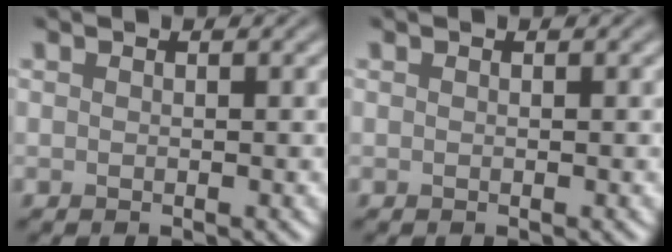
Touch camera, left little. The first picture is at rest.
{"total": 0.0}